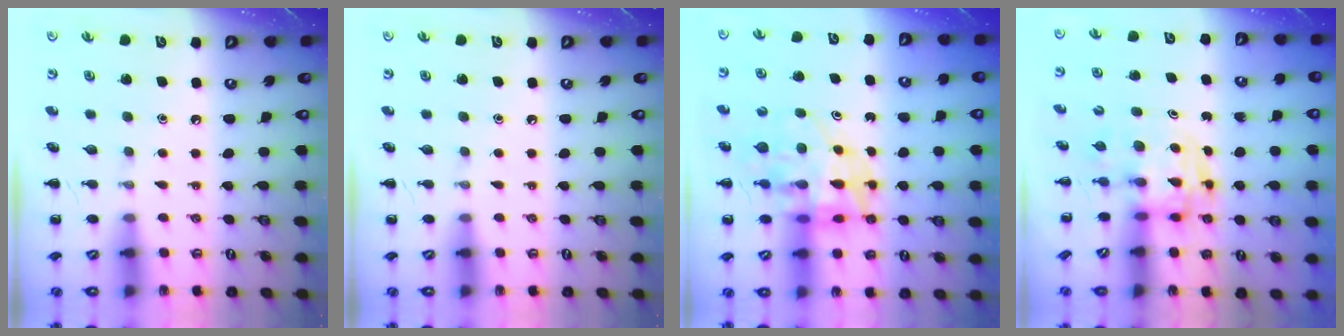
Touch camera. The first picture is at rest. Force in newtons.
{"total": 0.0}
{"total": 11.2, "press": 10.8, "slide": 3.1}
{"total": 3.5, "press": 3.5, "slide": 0.6}